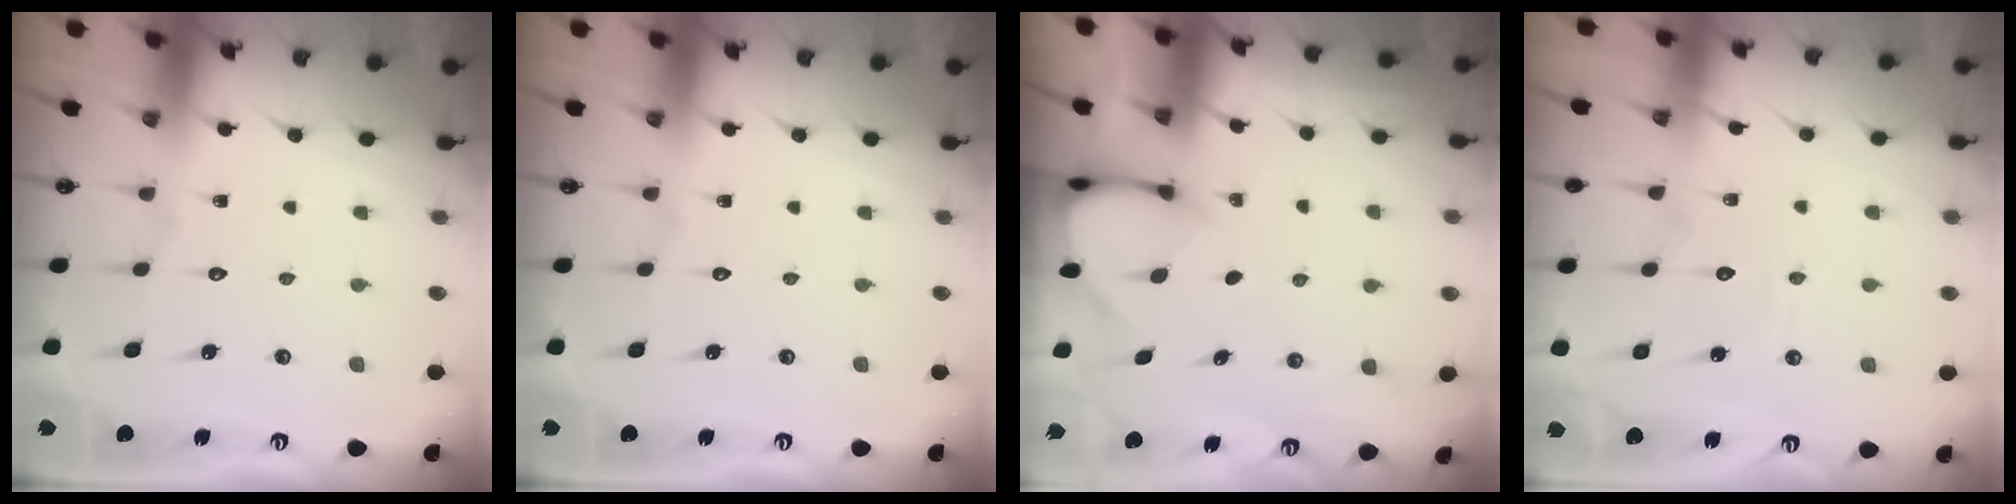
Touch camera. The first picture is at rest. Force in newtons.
{"total": 0.0}
{"total": 3.3, "press": 3.3, "slide": 0.3}
{"total": 4.8, "press": 4.7, "slide": 0.2}